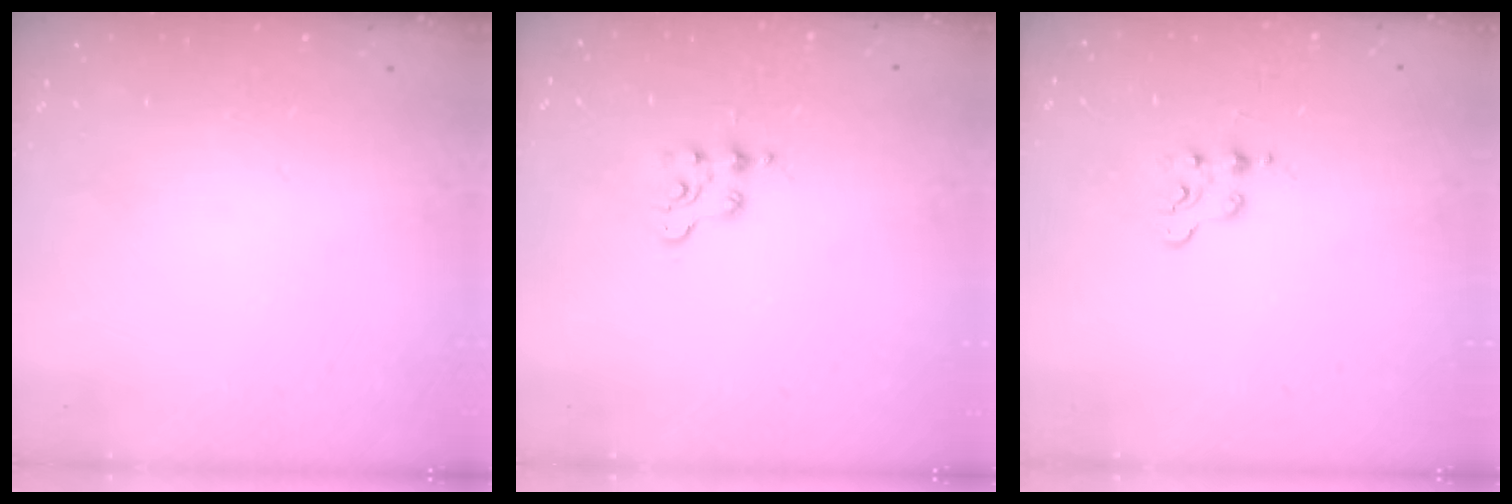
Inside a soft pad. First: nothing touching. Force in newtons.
{"total": 2.6, "press": 2.6, "slide": 0.4}
{"total": 3.1, "press": 3.0, "slide": 0.4}